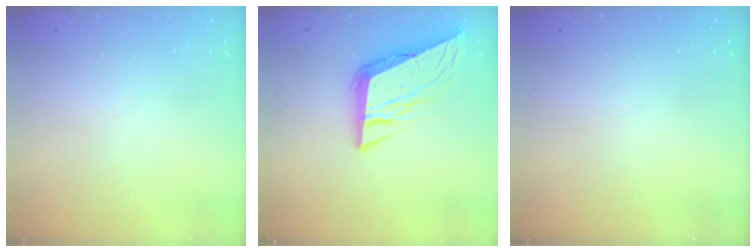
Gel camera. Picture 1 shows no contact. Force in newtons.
{"total": 10.4, "press": 10.2, "slide": 1.7}
{"total": 0.0}